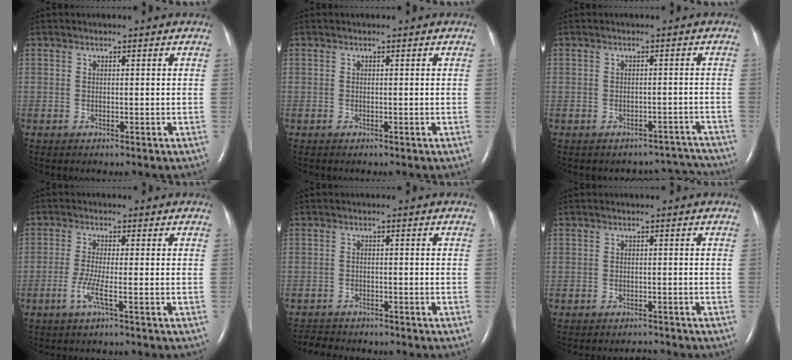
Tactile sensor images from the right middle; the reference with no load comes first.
{"total": 0.0}
{"total": 5.8, "force": [-5.4, 1.6, -1.3], "torque": [0.032, 0.035, -0.051]}
{"total": 3.2, "force": [-1.4, -0.5, 2.8], "torque": [-0.065, -0.008, -0.033]}
{"total": 4.9, "force": [-4.7, 1.1, 0.9], "torque": [-0.014, -0.011, -0.071]}
{"total": 1.1, "force": [-1.1, 0.0, -0.2], "torque": [0.002, -0.006, -0.013]}